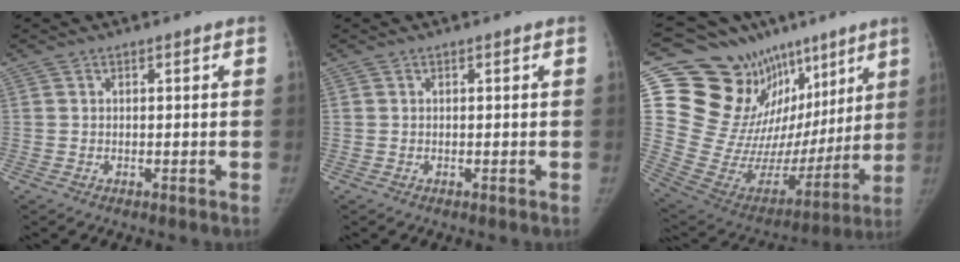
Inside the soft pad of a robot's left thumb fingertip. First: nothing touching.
{"total": 0.0}
{"total": 28.7, "force": [14.5, 17.8, 17.2], "torque": [-0.218, -0.020, 0.248]}